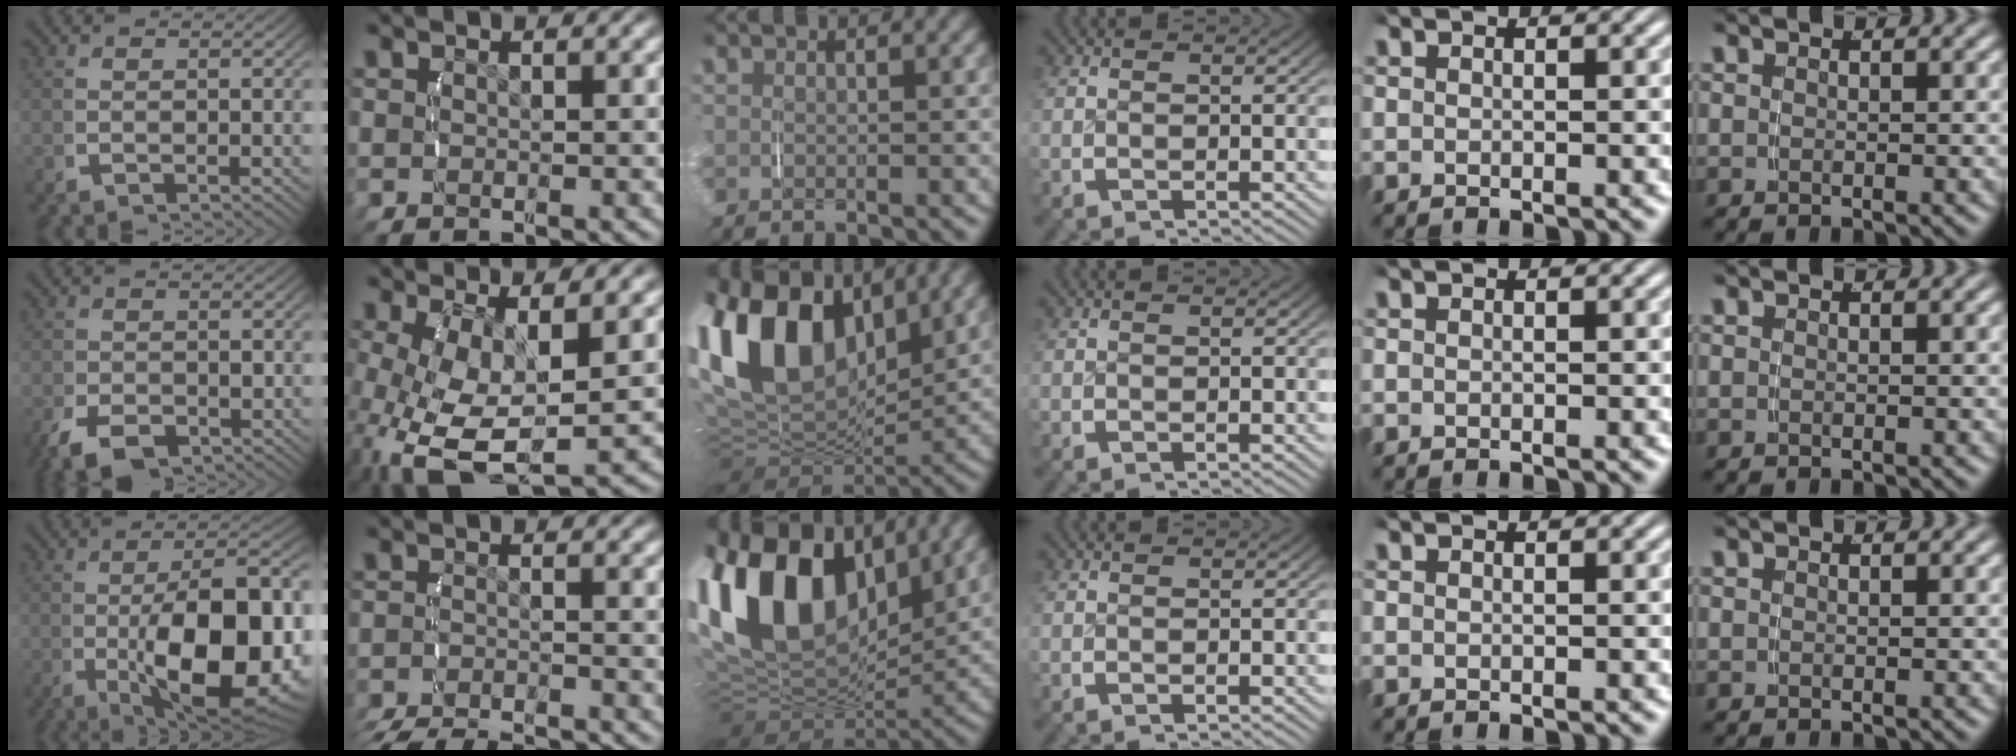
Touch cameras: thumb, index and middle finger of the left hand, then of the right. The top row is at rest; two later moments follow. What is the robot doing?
{"motion": "grasp_and_lifting", "object": "velcro strap"}